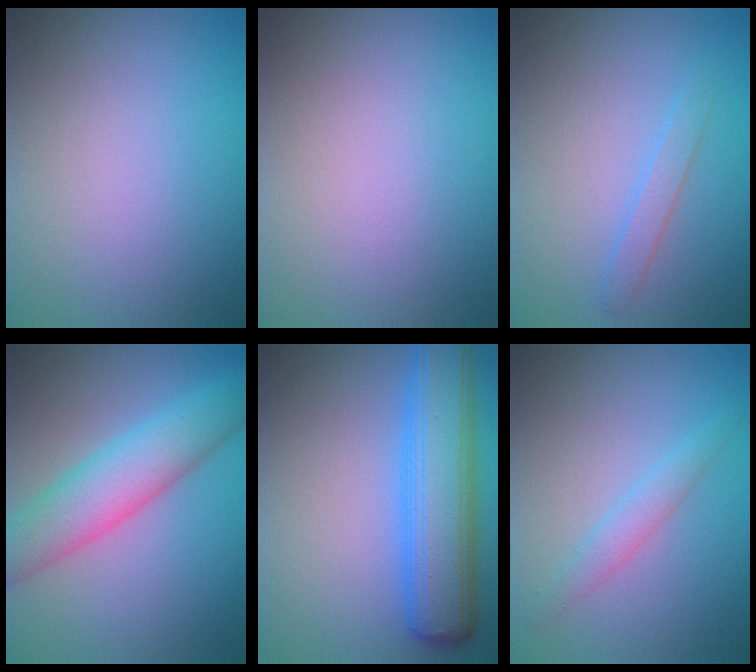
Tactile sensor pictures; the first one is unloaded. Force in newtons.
{"total": 0.0}
{"total": 1.3, "press": 1.3, "slide": 0.1}
{"total": 6.2, "press": 6.2, "slide": 0.2}
{"total": 8.9, "press": 8.9, "slide": 0.3}
{"total": 1.7, "press": 1.7, "slide": 0.0}